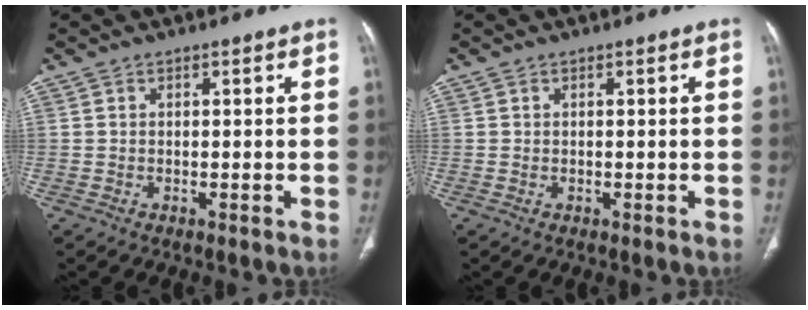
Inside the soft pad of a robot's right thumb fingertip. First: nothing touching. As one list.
[{"total": 0.0}]